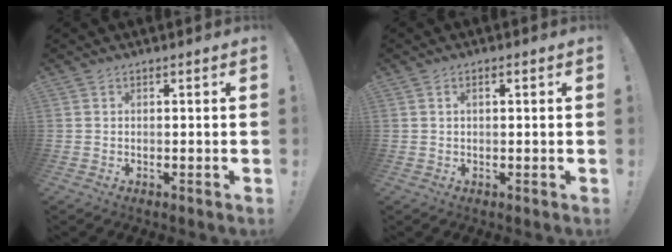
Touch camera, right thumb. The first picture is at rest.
{"total": 1.4, "force": [0.3, 0.6, 1.2], "torque": [-0.017, 0.001, 0.002]}